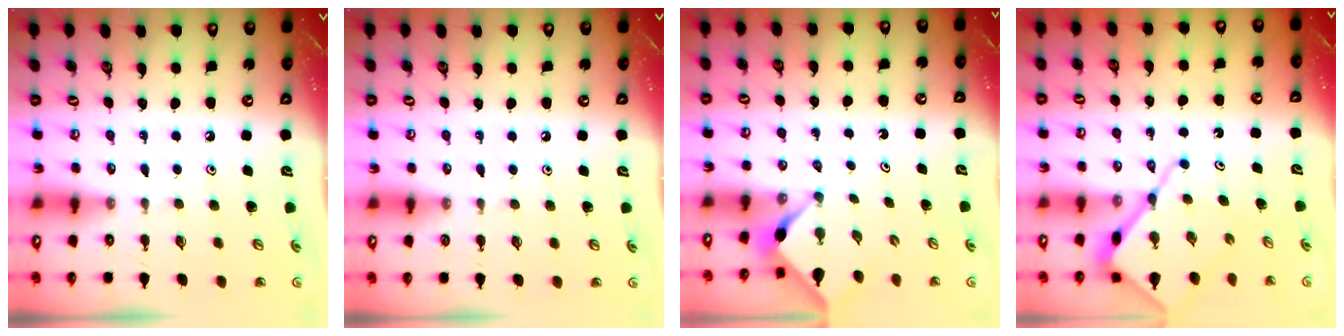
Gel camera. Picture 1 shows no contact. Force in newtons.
{"total": 2.7, "press": 2.7, "slide": 0.4}
{"total": 3.1, "press": 3.1, "slide": 0.4}
{"total": 10.3, "press": 10.2, "slide": 1.1}